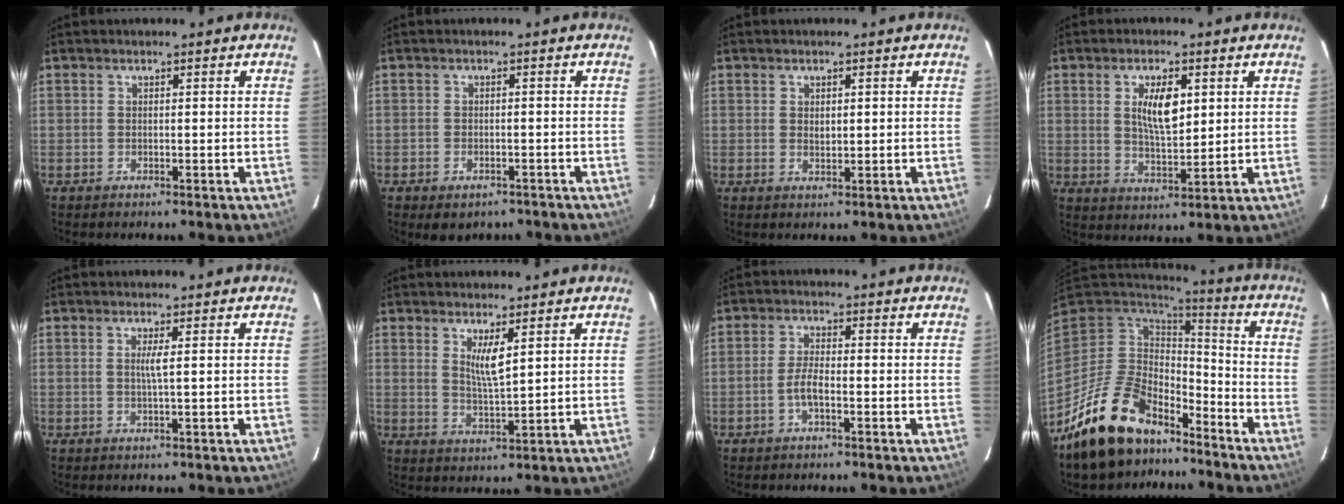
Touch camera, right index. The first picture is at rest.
{"total": 4.8, "force": [-3.3, 2.9, 2.1], "torque": [-0.045, -0.008, -0.037]}
{"total": 1.7, "force": [0.4, 1.0, 1.2], "torque": [-0.018, 0.002, 0.010]}
{"total": 7.6, "force": [2.3, 3.2, 6.5], "torque": [-0.111, 0.000, 0.048]}
{"total": 1.8, "force": [0.4, -0.6, 1.6], "torque": [-0.030, -0.003, 0.008]}
{"total": 4.6, "force": [2.2, 0.7, 3.9], "torque": [-0.071, -0.012, 0.042]}
{"total": 3.3, "force": [-1.4, 0.8, 2.8], "torque": [-0.064, 0.005, -0.028]}
{"total": 19.2, "force": [-13.6, 9.5, 9.6], "torque": [-0.198, -0.005, -0.219]}